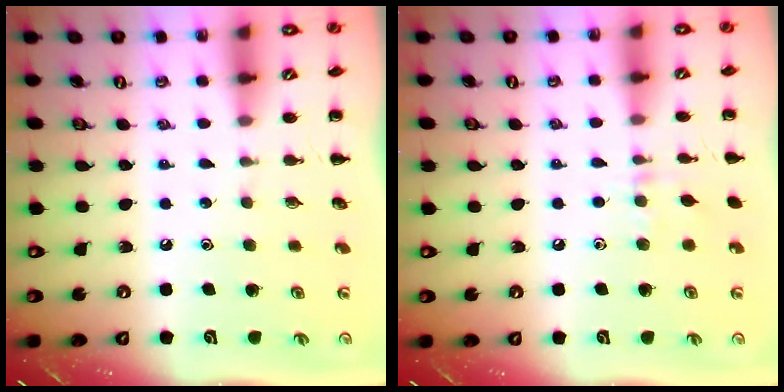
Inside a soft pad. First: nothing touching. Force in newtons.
{"total": 5.3, "press": 5.0, "slide": 1.7}